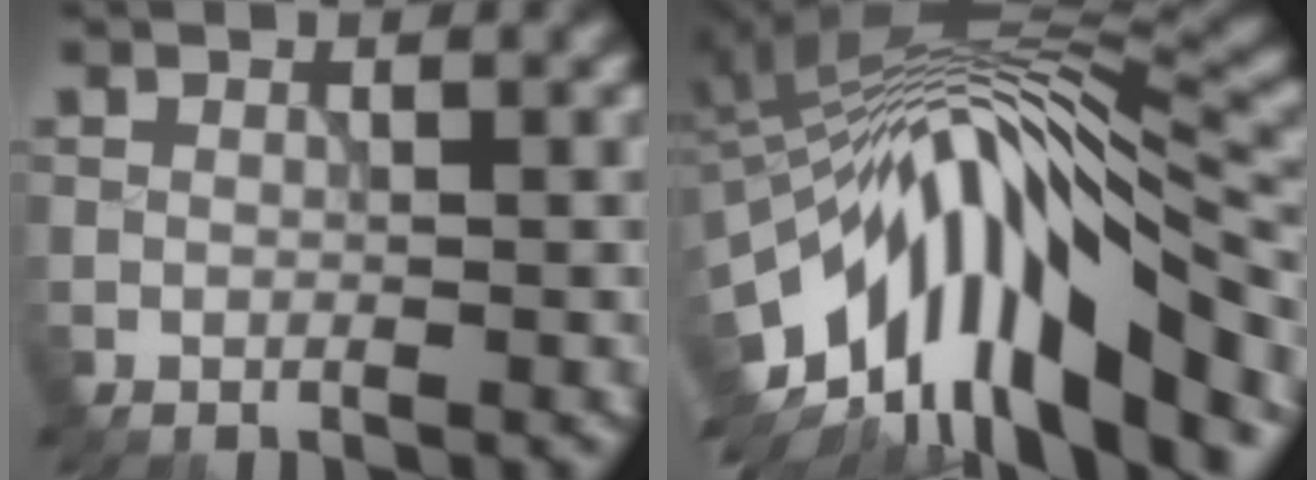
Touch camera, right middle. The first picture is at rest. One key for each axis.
{"total": 14.0, "fx": -5.4, "fy": 5.2, "fz": 11.9, "tx": -0.199, "ty": 0.021, "tz": -0.082}